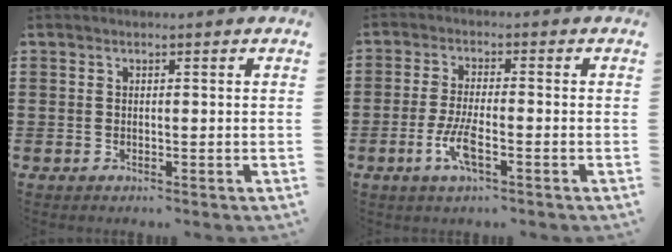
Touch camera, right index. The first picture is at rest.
{"total": 4.9, "force": [-2.0, 1.1, 4.4], "torque": [-0.099, -0.008, -0.041]}